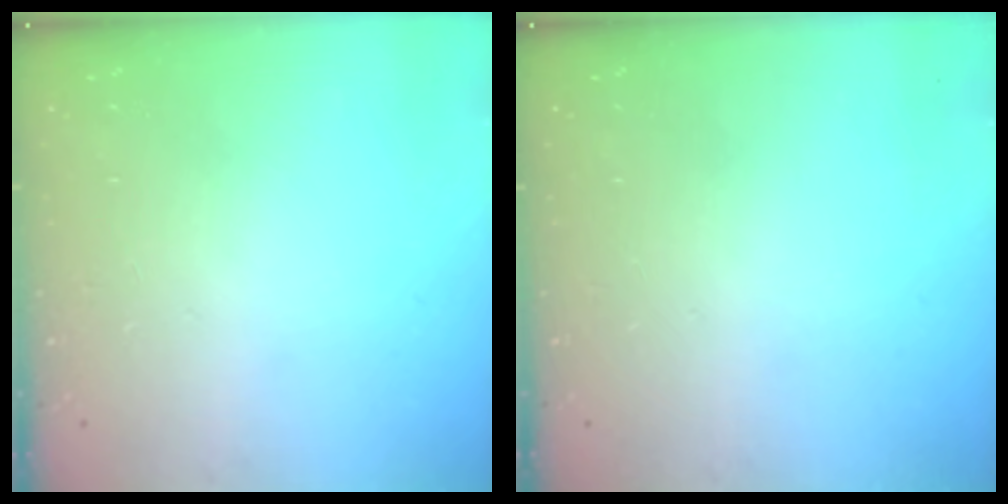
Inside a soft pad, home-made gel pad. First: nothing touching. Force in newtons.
{"total": 0.0}